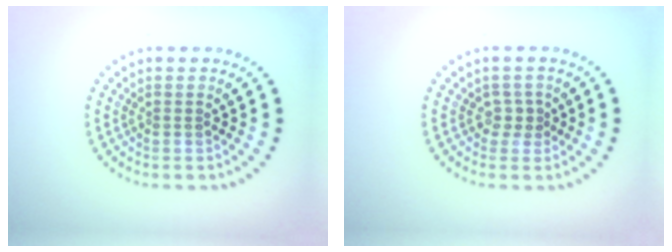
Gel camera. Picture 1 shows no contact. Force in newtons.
{"total": 1.4, "press": 1.1, "slide": 0.9}